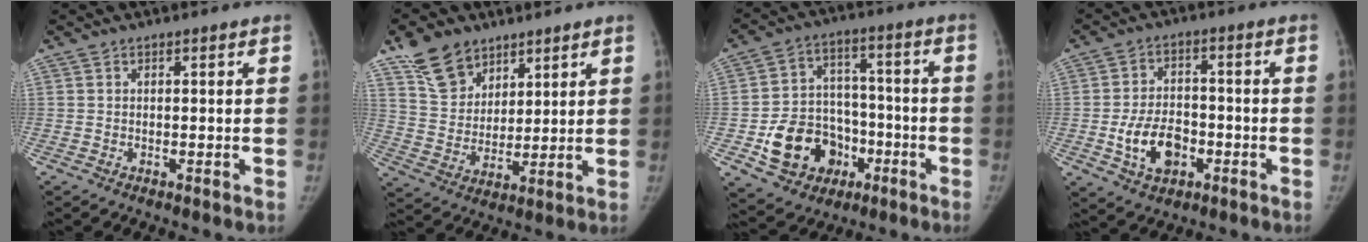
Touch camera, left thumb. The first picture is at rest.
{"total": 11.4, "force": [7.8, 7.4, 4.0], "torque": [-0.045, -0.037, 0.151]}
{"total": 15.9, "force": [-5.8, 12.7, 7.5], "torque": [-0.091, 0.046, -0.082]}
{"total": 9.8, "force": [-3.1, 6.6, 6.6], "torque": [-0.101, 0.019, -0.050]}